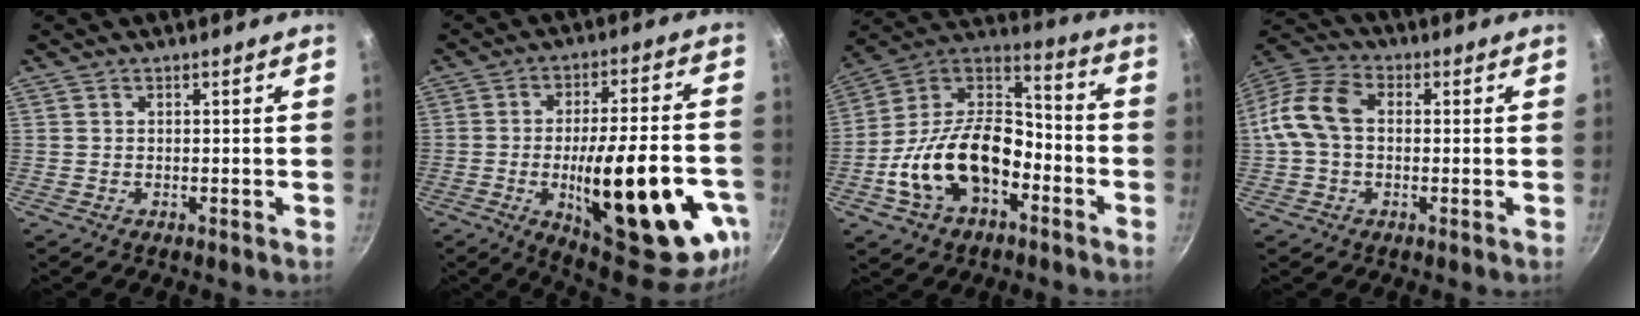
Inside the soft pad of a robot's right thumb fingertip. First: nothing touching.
{"total": 28.0, "force": [-8.7, 8.8, 25.1], "torque": [-0.322, 0.011, -0.111]}
{"total": 21.6, "force": [-7.2, 13.6, 15.1], "torque": [-0.252, 0.071, -0.140]}
{"total": 11.2, "force": [0.5, 7.9, 8.0], "torque": [-0.144, 0.031, -0.009]}